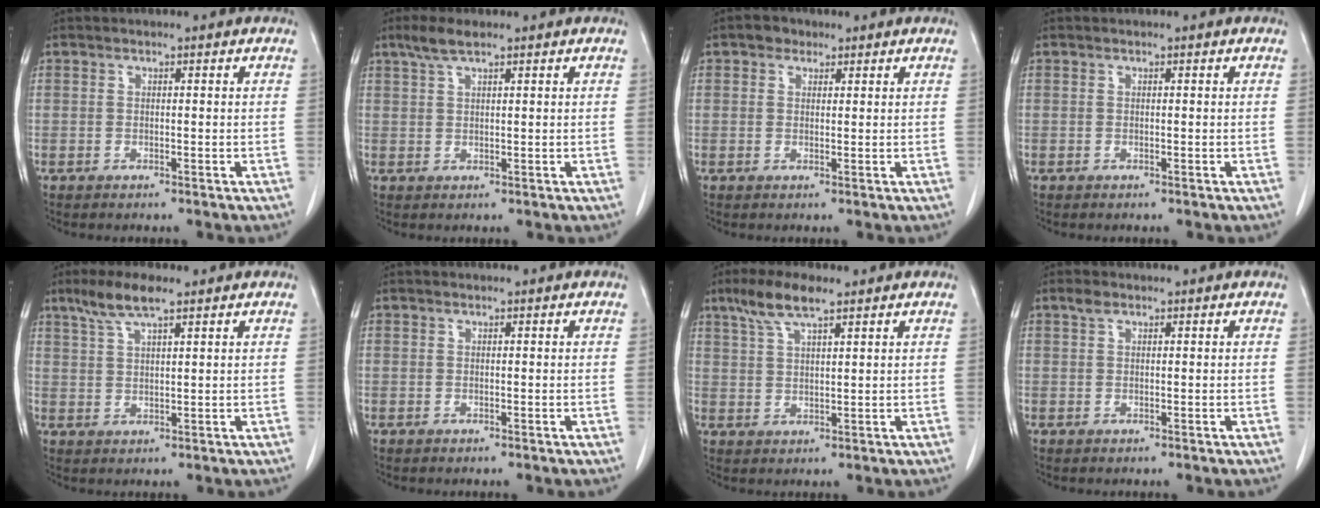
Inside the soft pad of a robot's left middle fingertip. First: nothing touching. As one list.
[{"total": 3.3, "force": [2.4, 0.5, 2.2], "torque": [-0.053, 0.010, 0.050]}, {"total": 2.1, "force": [1.2, 1.5, 0.6], "torque": [-0.011, 0.005, 0.016]}, {"total": 0.0}, {"total": 5.7, "force": [4.0, 0.8, 3.9], "torque": [-0.088, 0.011, 0.079]}, {"total": 0.0}, {"total": 6.4, "force": [4.4, 1.1, 4.5], "torque": [-0.101, 0.013, 0.086]}, {"total": 1.2, "force": [0.8, 0.6, 0.6], "torque": [-0.015, 0.010, 0.015]}]